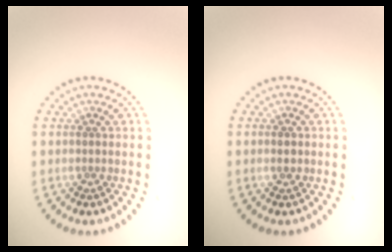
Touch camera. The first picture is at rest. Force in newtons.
{"total": 1.2, "press": 1.2, "slide": 0.2}